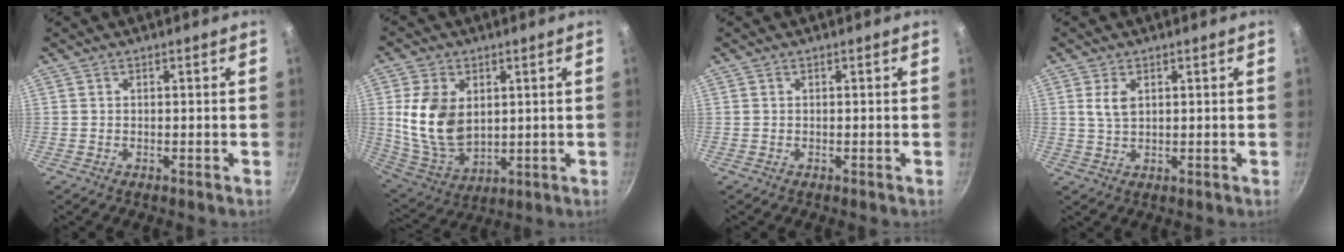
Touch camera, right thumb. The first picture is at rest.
{"total": 13.7, "force": [2.3, 9.2, 9.8], "torque": [-0.173, -0.028, 0.059]}
{"total": 0.0}
{"total": 3.6, "force": [1.2, 1.9, 2.8], "torque": [-0.053, -0.007, 0.026]}